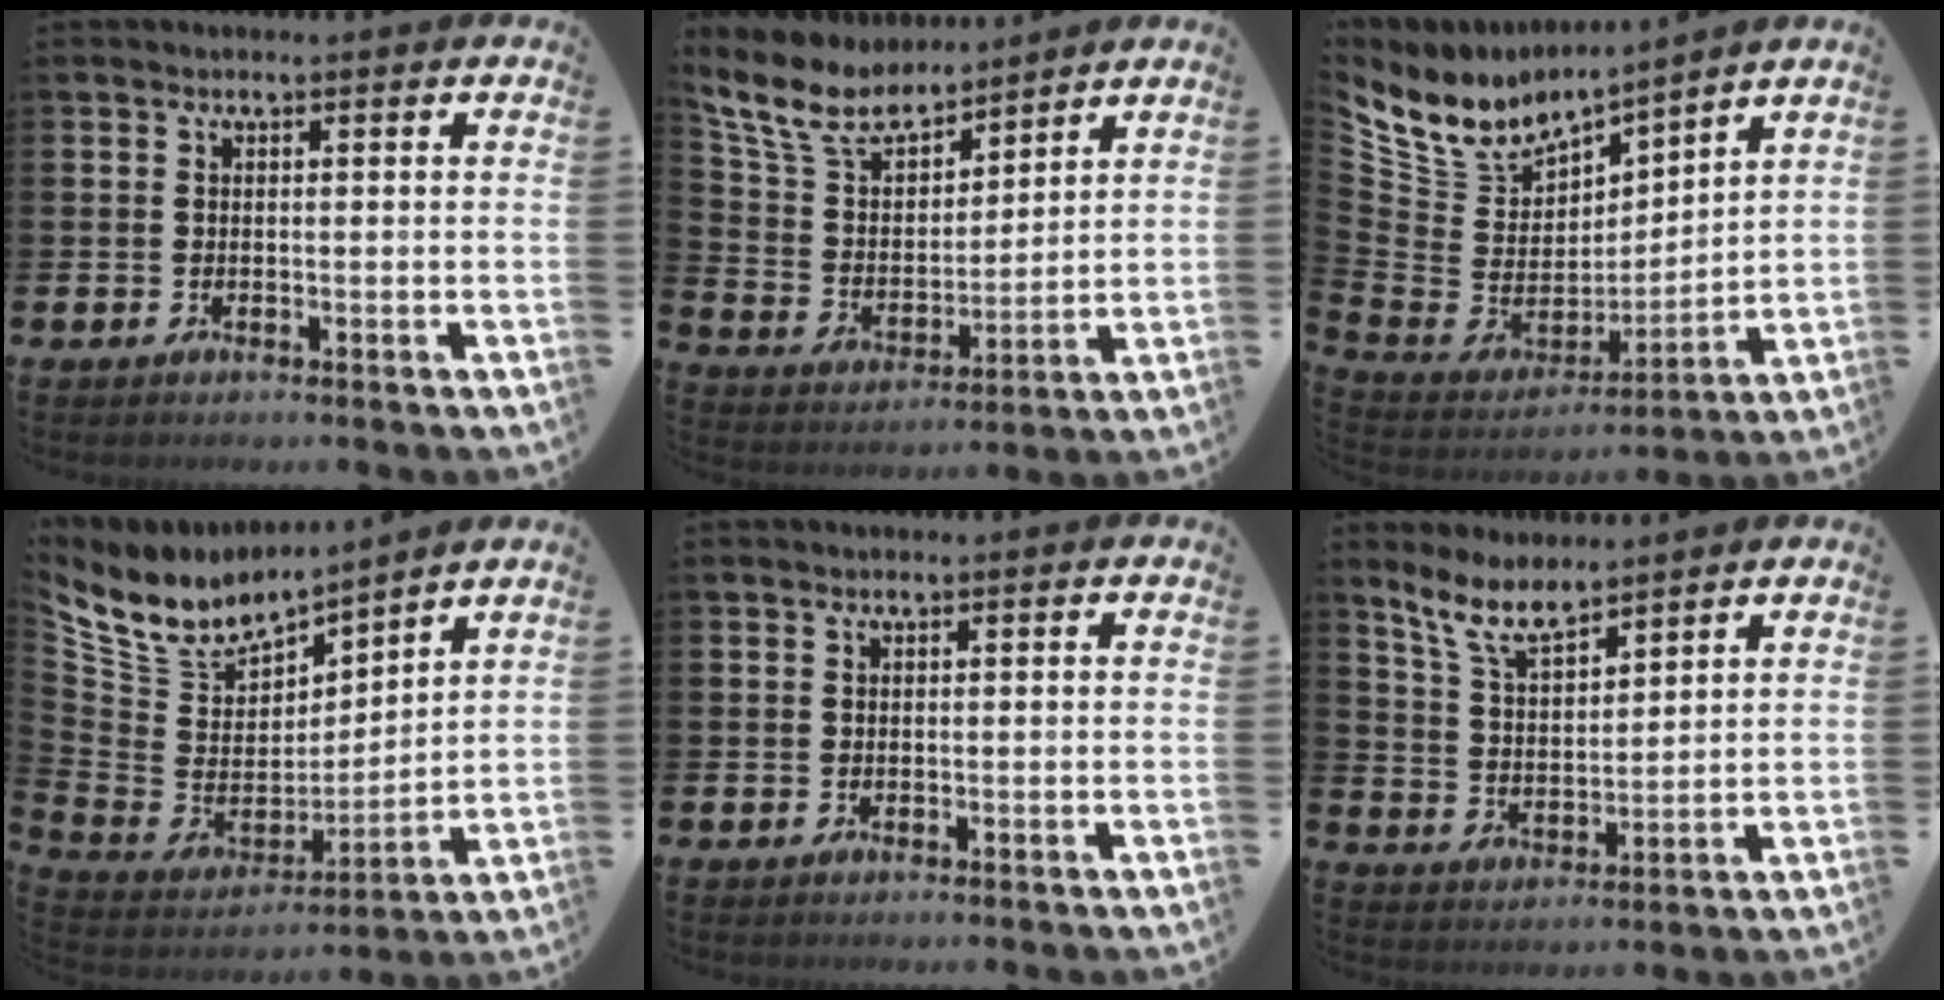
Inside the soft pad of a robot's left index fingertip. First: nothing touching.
{"total": 9.5, "force": [8.3, 3.6, 3.0], "torque": [-0.104, -0.040, 0.152]}
{"total": 7.9, "force": [7.3, 3.0, -0.1], "torque": [-0.060, -0.070, 0.133]}
{"total": 8.6, "force": [7.9, 3.2, 1.3], "torque": [-0.081, -0.063, 0.143]}
{"total": 0.0}
{"total": 7.4, "force": [6.6, 1.8, 2.9], "torque": [-0.085, -0.021, 0.122]}